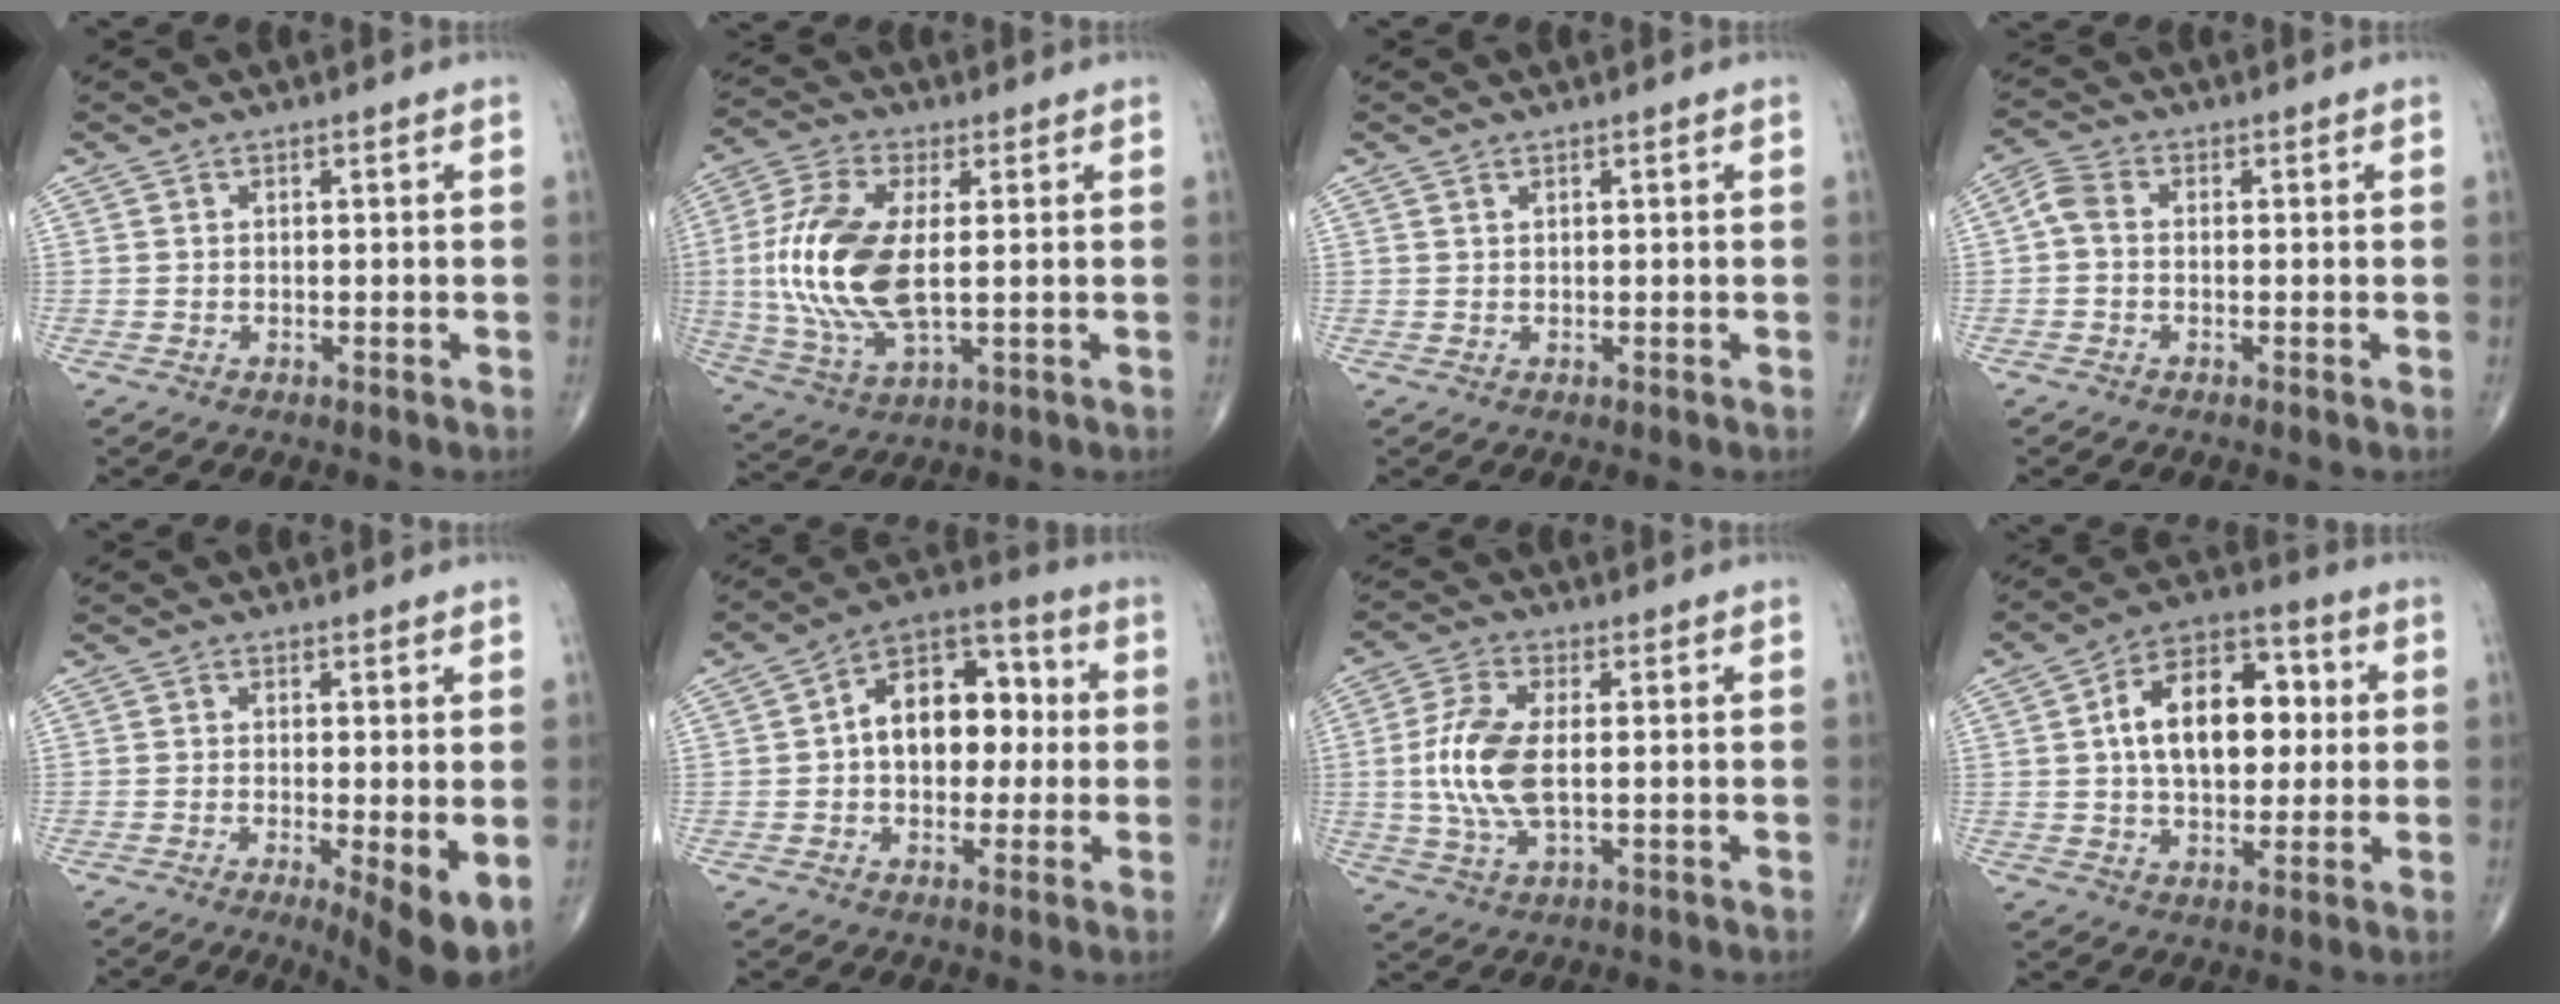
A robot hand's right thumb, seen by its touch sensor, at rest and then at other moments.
{"total": 15.8, "force": [0.5, 7.2, 14.0], "torque": [-0.312, -0.002, 0.011]}
{"total": 0.6, "force": [0.5, 0.2, 0.2], "torque": [-0.003, -0.004, 0.009]}
{"total": 3.5, "force": [-0.2, 2.5, 2.5], "torque": [-0.053, 0.010, -0.015]}
{"total": 7.0, "force": [-2.0, 1.4, 6.6], "torque": [-0.098, -0.021, -0.033]}
{"total": 14.3, "force": [0.9, 9.3, 10.9], "torque": [-0.125, 0.036, 0.003]}
{"total": 10.6, "force": [0.1, 4.9, 9.4], "torque": [-0.212, 0.001, 0.003]}
{"total": 16.6, "force": [2.3, 10.0, 13.1], "torque": [-0.179, 0.020, 0.031]}